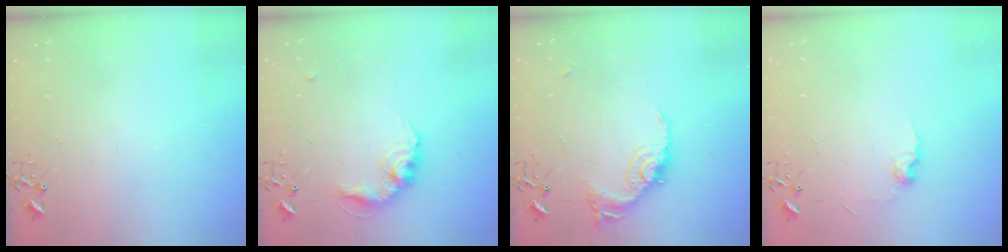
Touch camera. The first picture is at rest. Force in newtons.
{"total": 12.7, "press": 12.7, "slide": 0.6}
{"total": 15.0, "press": 15.0, "slide": 0.8}
{"total": 6.8, "press": 6.8, "slide": 0.3}